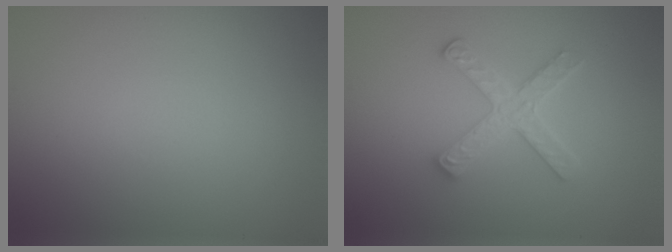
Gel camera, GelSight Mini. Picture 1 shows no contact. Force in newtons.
{"total": 2.9, "press": 2.9, "slide": 0.5}